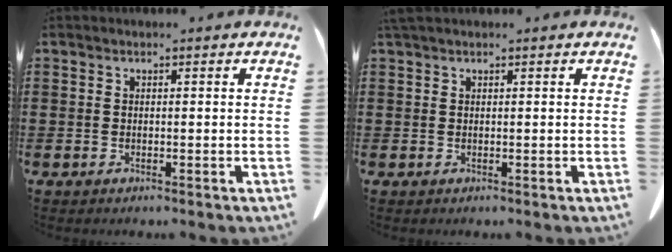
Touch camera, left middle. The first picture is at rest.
{"total": 0.7, "force": [0.5, 0.1, 0.4], "torque": [-0.010, -0.001, 0.011]}